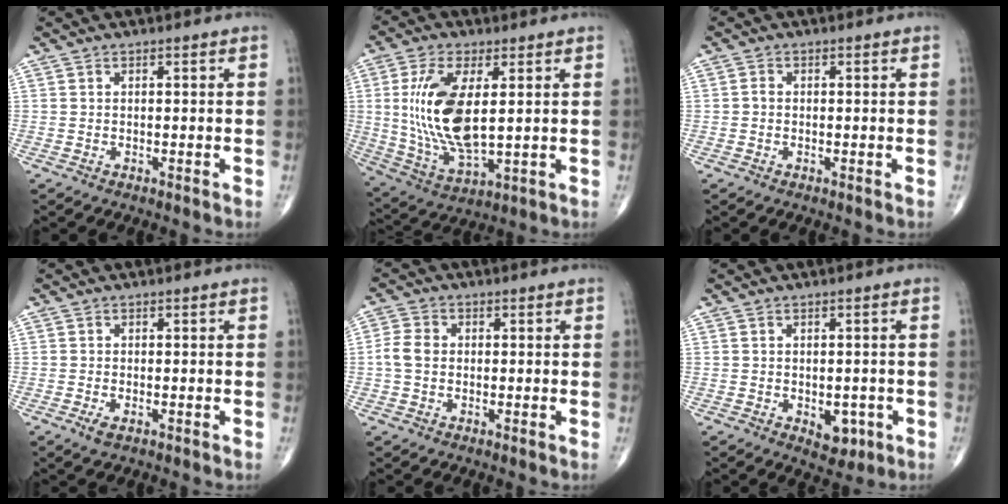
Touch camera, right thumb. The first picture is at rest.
{"total": 15.9, "force": [2.2, 6.9, 14.2], "torque": [-0.290, -0.018, 0.054]}
{"total": 1.0, "force": [-0.2, 0.8, 0.5], "torque": [-0.004, 0.002, -0.005]}
{"total": 1.7, "force": [-0.8, 0.7, 1.4], "torque": [-0.030, -0.003, -0.015]}
{"total": 4.3, "force": [-0.2, 3.4, 2.7], "torque": [-0.055, 0.010, -0.010]}
{"total": 4.6, "force": [-1.4, 2.9, 3.3], "torque": [-0.020, 0.001, -0.010]}